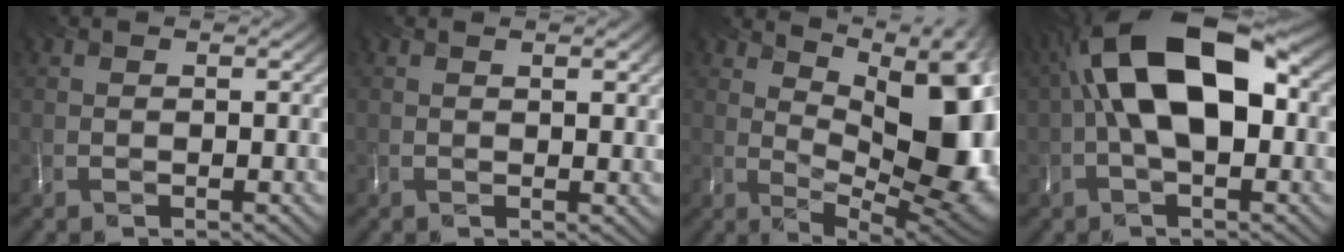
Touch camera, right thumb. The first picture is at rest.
{"total": 1.6, "force": [0.9, 0.5, 1.2], "torque": [-0.023, -0.005, 0.016]}
{"total": 16.3, "force": [4.8, 7.6, 13.6], "torque": [-0.180, 0.013, 0.084]}
{"total": 14.4, "force": [1.5, 7.6, 12.1], "torque": [-0.223, 0.026, 0.012]}